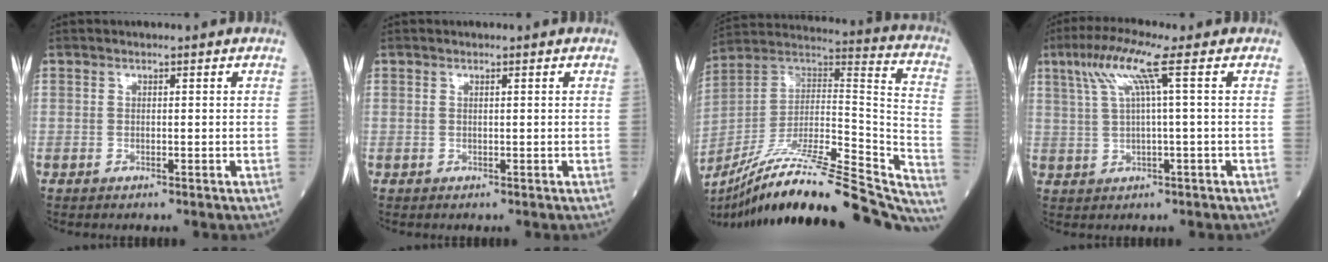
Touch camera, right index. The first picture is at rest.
{"total": 0.0}
{"total": 37.2, "force": [-31.7, 3.8, 19.1], "torque": [-0.239, -0.037, -0.462]}
{"total": 6.6, "force": [2.6, -0.9, 6.0], "torque": [-0.126, 0.021, 0.057]}